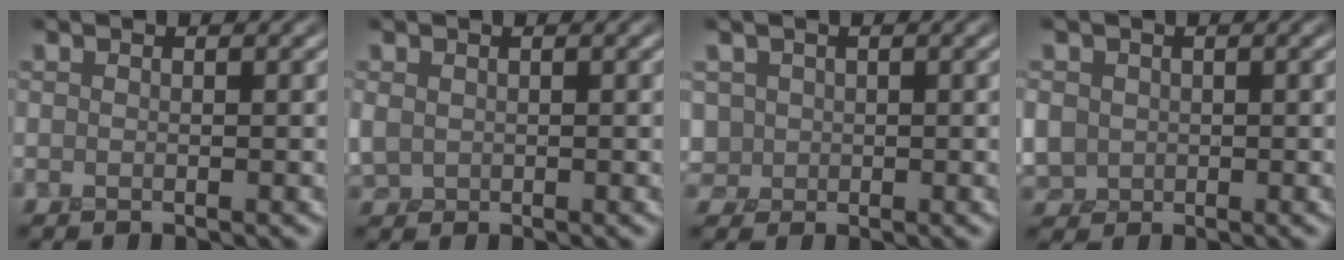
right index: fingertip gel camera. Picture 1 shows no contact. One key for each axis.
{"total": 1.5, "fx": 0.2, "fy": 1.4, "fz": 0.6, "tx": -0.017, "ty": 0.000, "tz": 0.002}
{"total": 2.2, "fx": 0.3, "fy": 2.2, "fz": 0.5, "tx": -0.007, "ty": 0.007, "tz": 0.008}
{"total": 4.1, "fx": 0.2, "fy": 3.7, "fz": 1.7, "tx": -0.046, "ty": 0.004, "tz": -0.003}